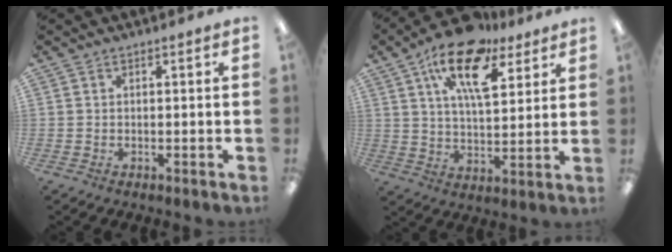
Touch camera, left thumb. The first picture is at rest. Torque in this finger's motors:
{"motor_torque": [0.33, 0.47, 1.64, -1.13, 0.37]}